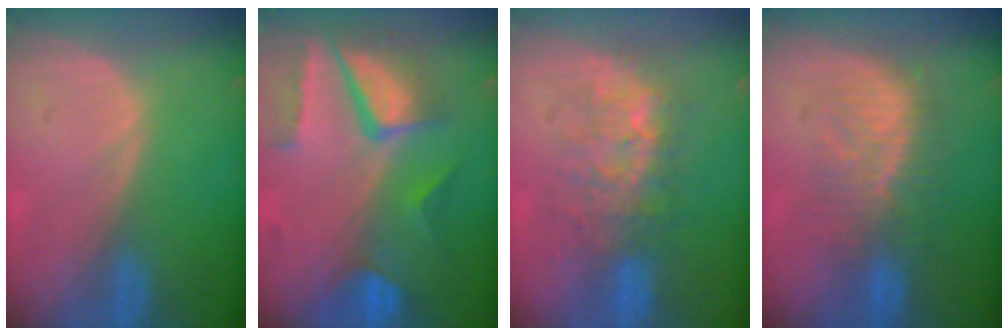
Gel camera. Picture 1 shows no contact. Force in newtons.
{"total": 10.3, "press": 8.8, "slide": 5.5}
{"total": 8.0, "press": 7.9, "slide": 0.8}
{"total": 8.0, "press": 7.8, "slide": 1.6}